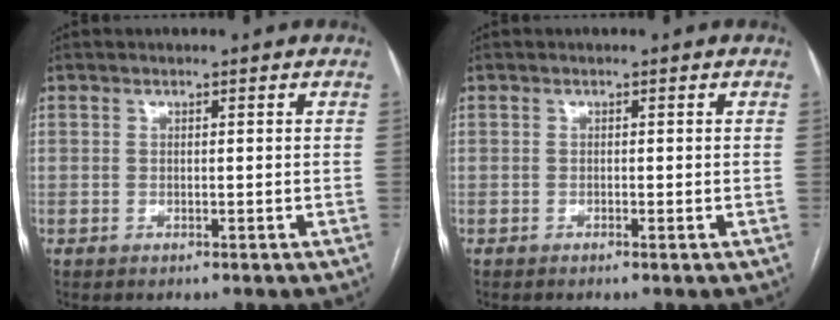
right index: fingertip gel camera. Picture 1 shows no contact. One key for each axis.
{"total": 0.0}